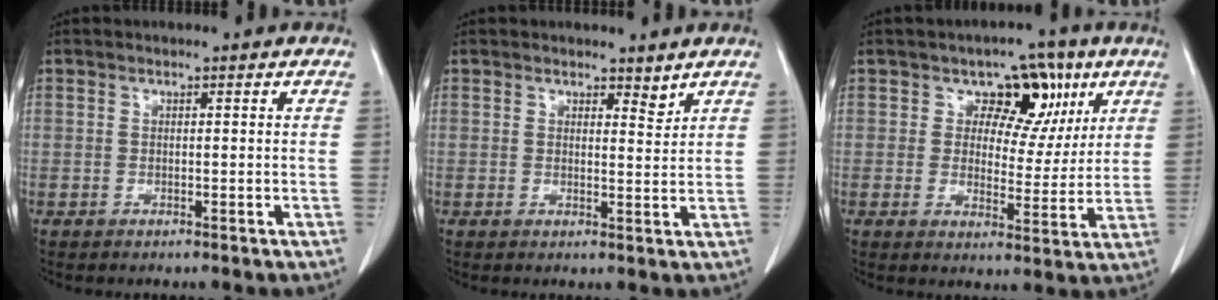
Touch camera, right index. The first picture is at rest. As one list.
[{"total": 2.0, "force": [1.8, 0.7, 0.7], "torque": [-0.007, -0.010, 0.026]}, {"total": 8.2, "force": [3.9, 5.8, 4.4], "torque": [-0.034, 0.011, 0.053]}]